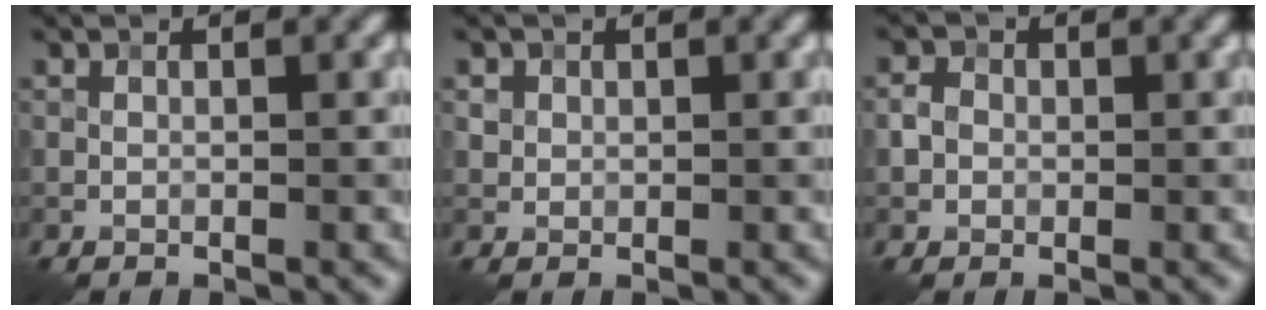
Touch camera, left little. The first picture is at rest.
{"total": 0.9, "force": [0.3, 0.9, 0.1], "torque": [0.003, -0.003, 0.006]}
{"total": 1.5, "force": [0.0, 1.4, 0.6], "torque": [-0.007, 0.001, -0.005]}